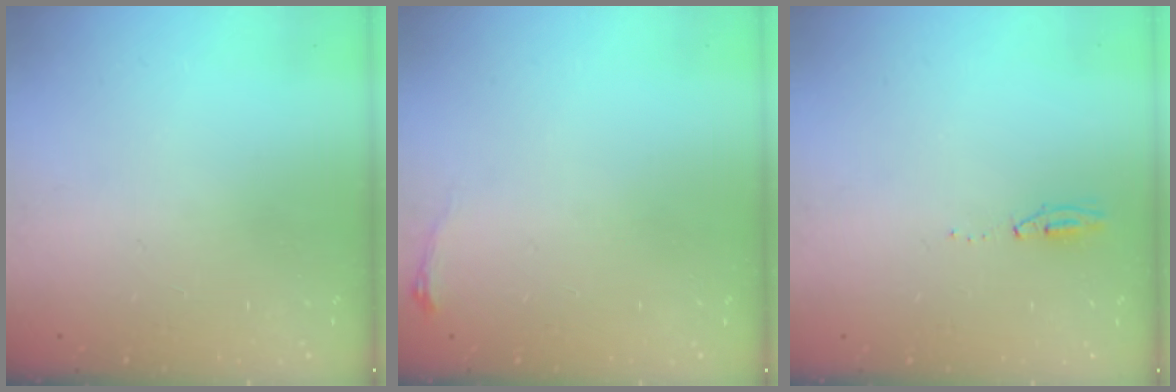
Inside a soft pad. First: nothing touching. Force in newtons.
{"total": 3.1, "press": 3.0, "slide": 0.9}
{"total": 15.0, "press": 4.8, "slide": 14.3}